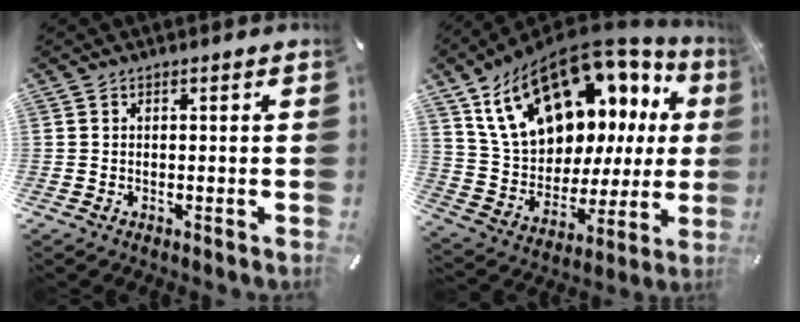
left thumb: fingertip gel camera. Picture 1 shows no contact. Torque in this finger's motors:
{"motor_torque": [2.90, 2.11, 1.64, -1.13, 0.45]}